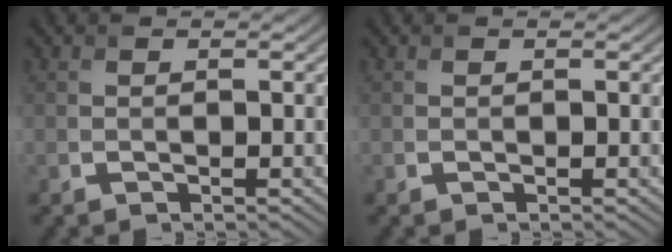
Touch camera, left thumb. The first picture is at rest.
{"total": 0.0}